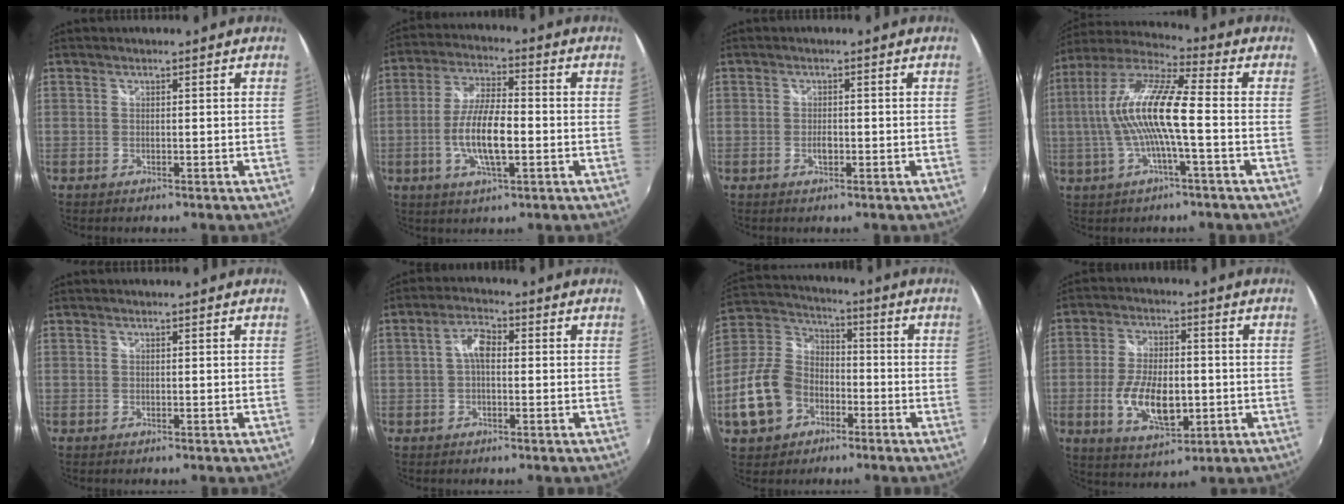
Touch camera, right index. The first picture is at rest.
{"total": 10.6, "force": [-2.5, 3.3, 9.8], "torque": [-0.197, -0.001, -0.047]}
{"total": 1.6, "force": [-0.5, 0.9, 1.2], "torque": [-0.022, 0.000, -0.011]}
{"total": 15.1, "force": [-1.4, 2.0, 14.9], "torque": [-0.282, 0.008, -0.031]}
{"total": 0.0}
{"total": 4.1, "force": [0.0, 2.1, 3.6], "torque": [-0.068, 0.014, -0.001]}
{"total": 14.8, "force": [-6.0, 11.0, 8.0], "torque": [-0.200, 0.023, -0.101]}
{"total": 11.7, "force": [-2.5, 5.7, 9.9], "torque": [-0.196, -0.009, -0.037]}